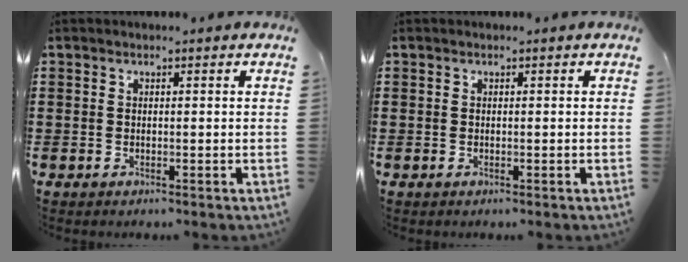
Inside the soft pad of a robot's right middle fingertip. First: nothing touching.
{"total": 0.0}